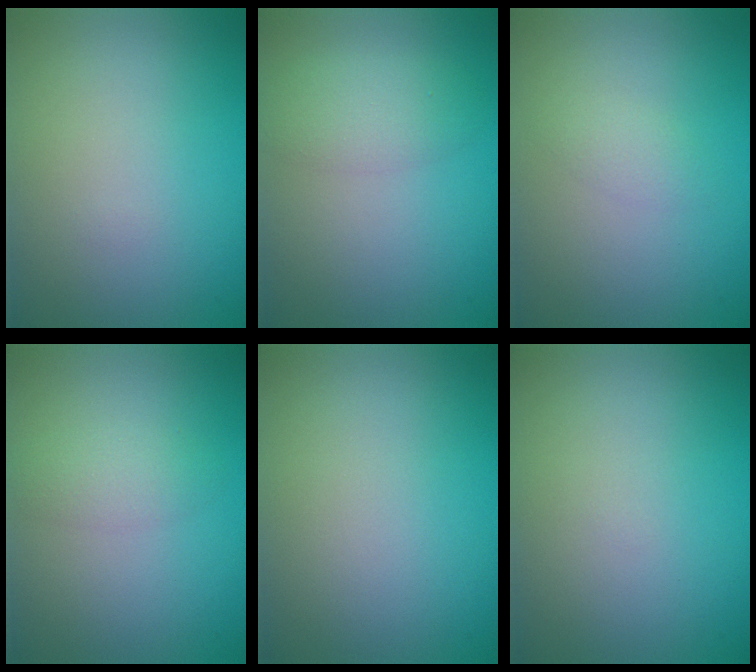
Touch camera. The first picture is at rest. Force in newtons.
{"total": 2.8, "press": 2.8, "slide": 0.1}
{"total": 1.2, "press": 1.2, "slide": 0.1}
{"total": 1.8, "press": 1.8, "slide": 0.0}
{"total": 0.0}
{"total": 0.0}